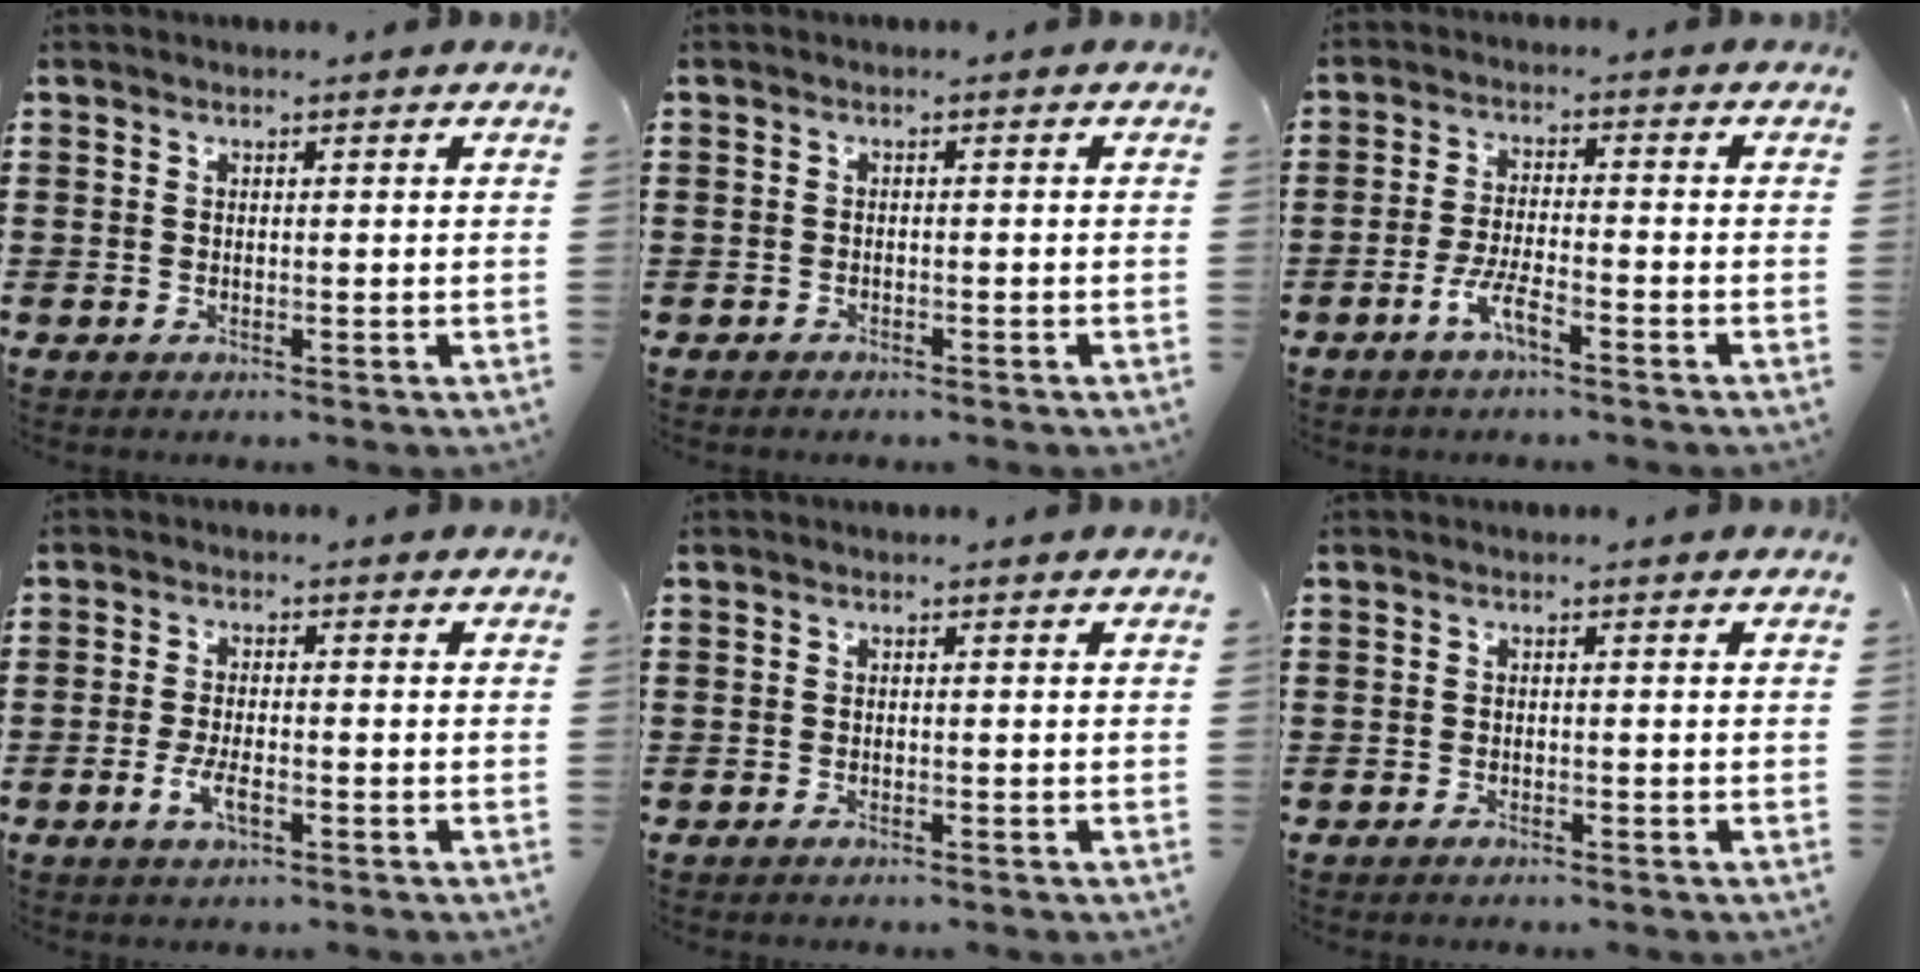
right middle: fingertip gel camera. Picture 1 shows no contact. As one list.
[{"total": 1.0, "force": [-0.9, 0.4, 0.0], "torque": [-0.003, 0.003, -0.021]}, {"total": 4.9, "force": [-3.1, 1.0, 3.7], "torque": [-0.087, -0.002, -0.064]}, {"total": 4.0, "force": [-1.8, 1.5, 3.3], "torque": [-0.069, 0.000, -0.035]}, {"total": 0.8, "force": [-0.8, 0.2, 0.2], "torque": [-0.006, 0.000, -0.016]}, {"total": 1.0, "force": [-0.9, 0.3, 0.2], "torque": [-0.007, 0.001, -0.020]}]